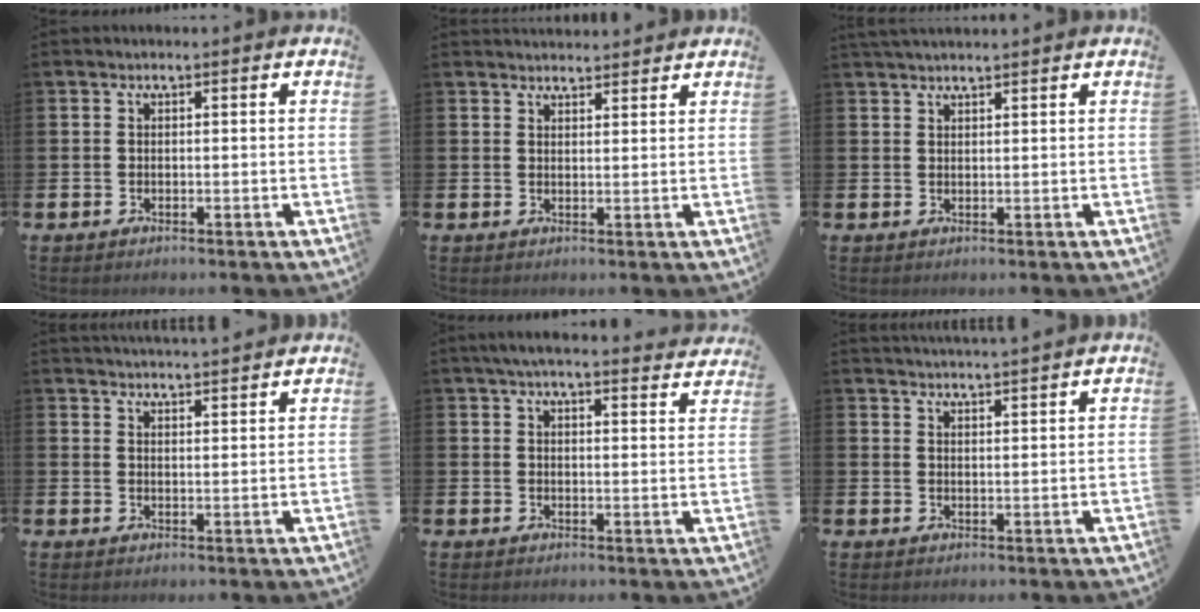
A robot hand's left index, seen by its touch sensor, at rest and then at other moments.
{"total": 2.6, "force": [2.5, 0.5, -0.1], "torque": [0.006, -0.015, 0.044]}
{"total": 1.9, "force": [1.8, 0.1, 0.4], "torque": [-0.008, -0.003, 0.033]}
{"total": 3.9, "force": [3.8, -0.4, -0.1], "torque": [-0.006, -0.027, 0.068]}
{"total": 4.9, "force": [4.6, 0.3, 1.7], "torque": [-0.043, -0.017, 0.083]}
{"total": 3.4, "force": [3.3, -0.6, -0.1], "torque": [-0.004, -0.022, 0.060]}